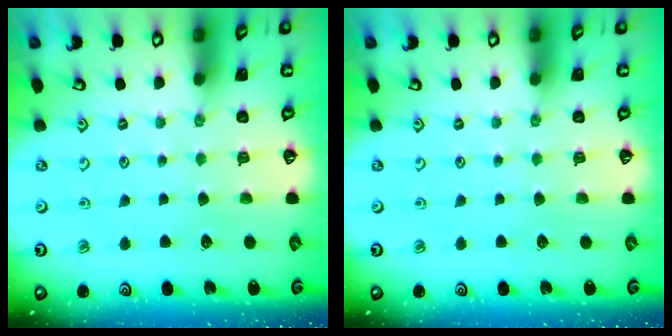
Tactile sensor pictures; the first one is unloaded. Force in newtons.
{"total": 0.0}